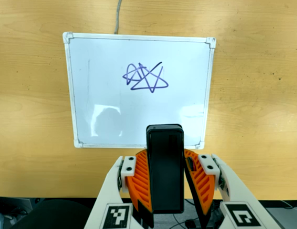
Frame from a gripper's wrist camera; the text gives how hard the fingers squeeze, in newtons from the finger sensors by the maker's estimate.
{"total": 5.4, "left": 4.7, "right": 6.2}